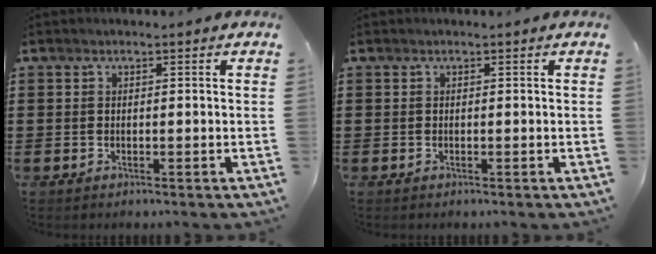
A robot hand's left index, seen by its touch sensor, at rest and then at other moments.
{"total": 0.0}